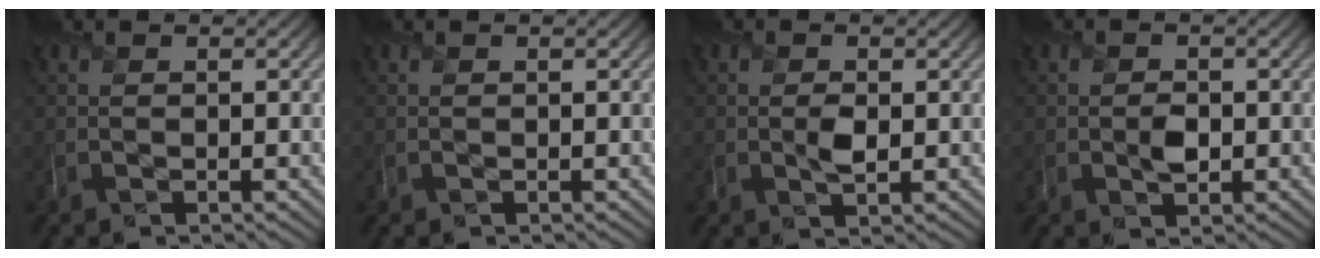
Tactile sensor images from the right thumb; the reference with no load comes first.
{"total": 0.0}
{"total": 2.1, "force": [-0.2, 1.4, 1.6], "torque": [-0.031, -0.005, -0.004]}
{"total": 2.3, "force": [-0.4, 1.8, 1.4], "torque": [-0.027, -0.006, -0.009]}